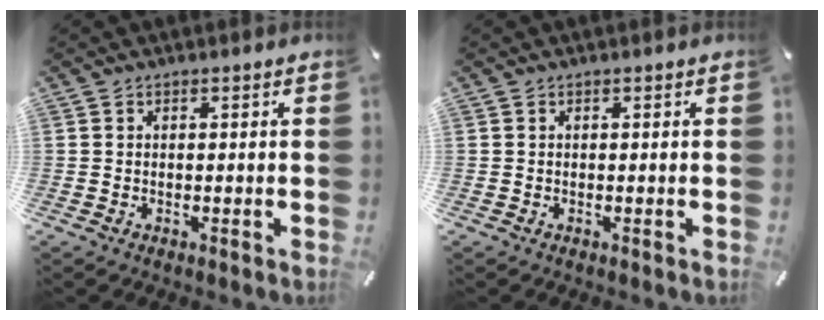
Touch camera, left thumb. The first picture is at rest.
{"total": 0.0}